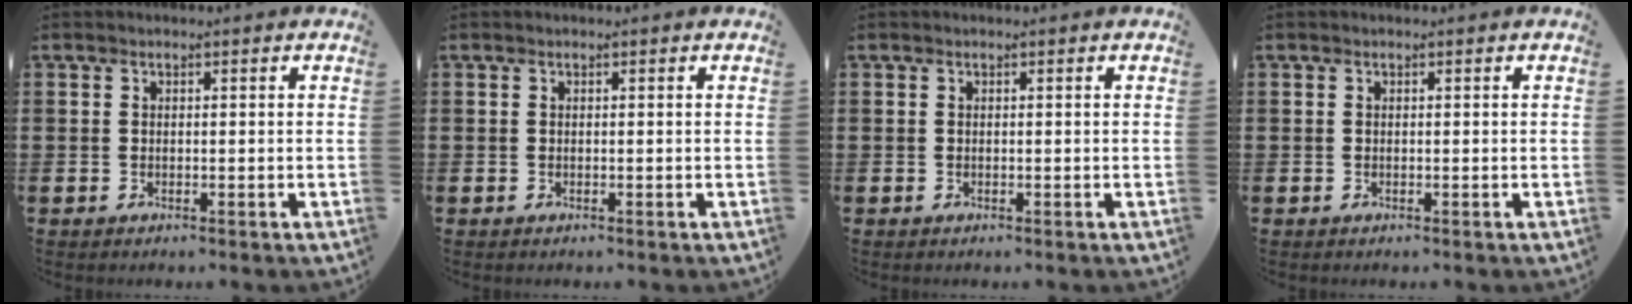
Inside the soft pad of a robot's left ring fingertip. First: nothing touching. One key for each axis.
{"total": 0.0}
{"total": 0.0}
{"total": 0.0}